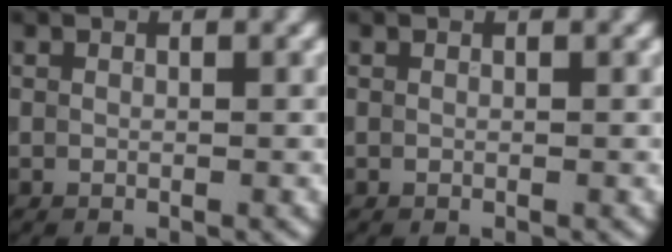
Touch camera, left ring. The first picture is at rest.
{"total": 0.0}